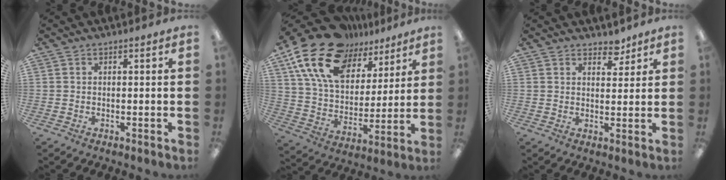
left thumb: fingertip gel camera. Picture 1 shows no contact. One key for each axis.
{"total": 20.7, "fx": 13.0, "fy": 11.7, "fz": 11.0, "tx": -0.222, "ty": -0.063, "tz": 0.240}
{"total": 4.1, "fx": 3.5, "fy": 2.0, "fz": 0.9, "tx": 0.007, "ty": -0.026, "tz": 0.059}